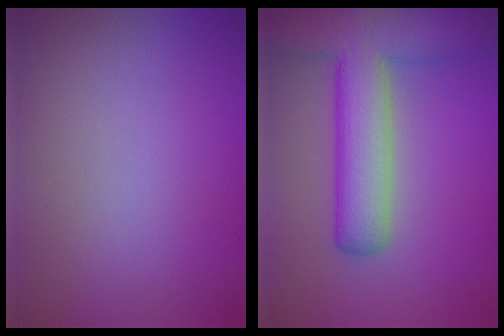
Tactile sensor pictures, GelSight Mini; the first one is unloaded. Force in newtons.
{"total": 8.8, "press": 8.8, "slide": 0.5}